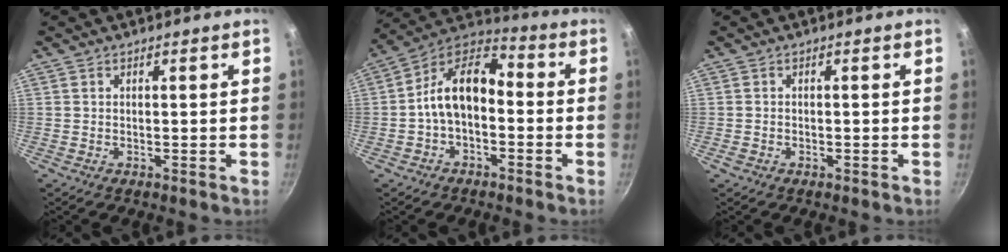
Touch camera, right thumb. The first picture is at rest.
{"total": 12.5, "force": [-1.6, 7.7, 9.6], "torque": [-0.151, 0.056, -0.047]}
{"total": 1.0, "force": [-0.5, 0.7, 0.5], "torque": [-0.013, 0.002, -0.010]}